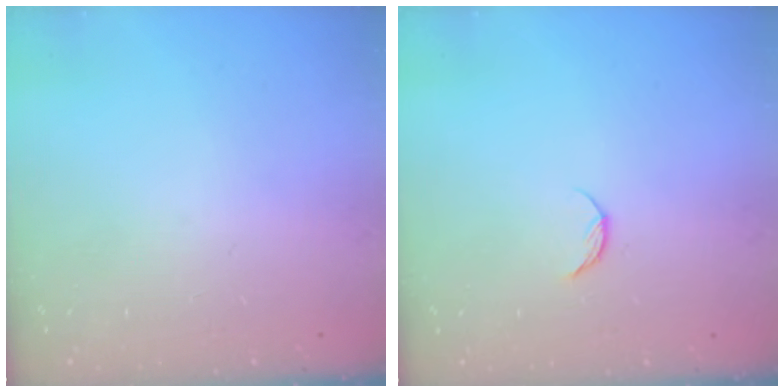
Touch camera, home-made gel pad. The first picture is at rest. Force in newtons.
{"total": 4.3, "press": 4.3, "slide": 0.5}